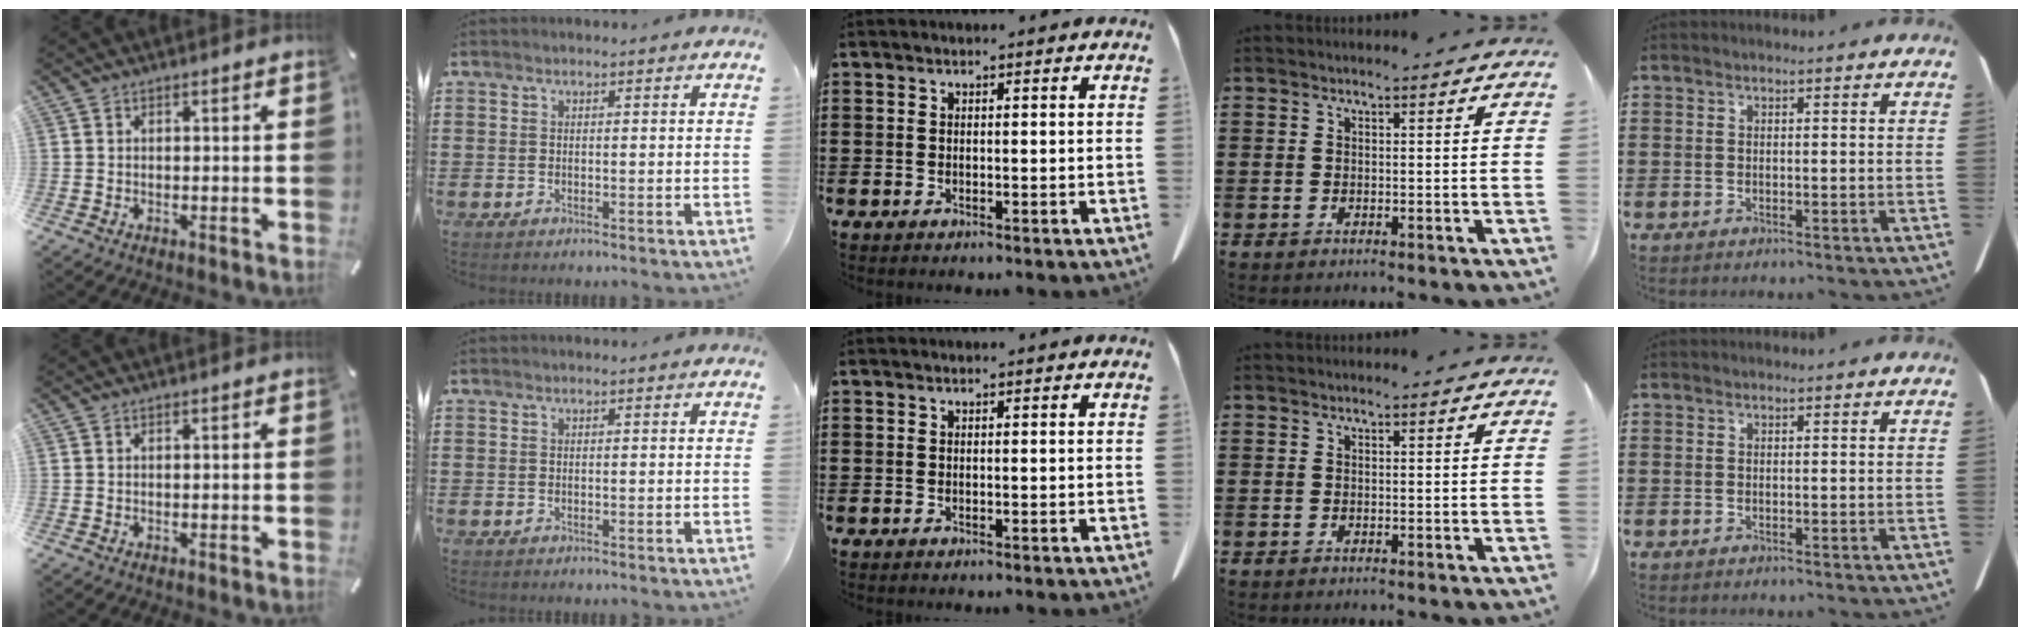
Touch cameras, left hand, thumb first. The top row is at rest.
{}